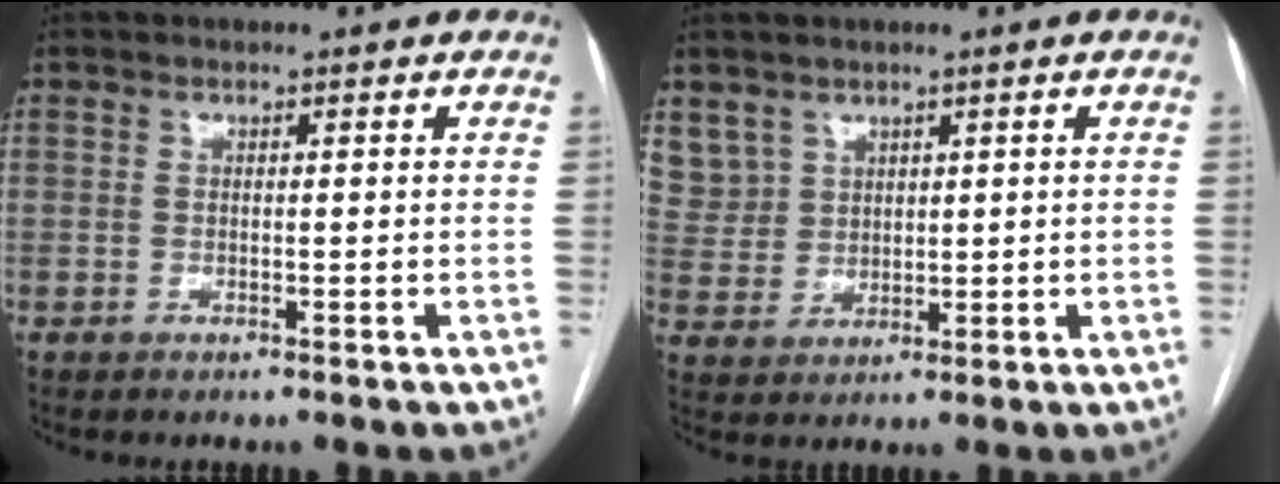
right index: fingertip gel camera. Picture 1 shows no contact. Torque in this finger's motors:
{"motor_torque": [-0.23, 0.31, 0.03, 0.00]}